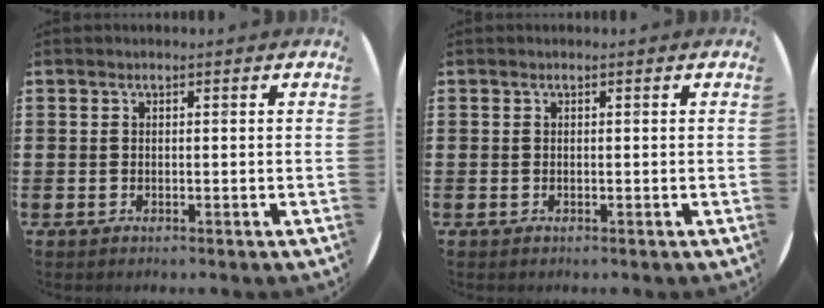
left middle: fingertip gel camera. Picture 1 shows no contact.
{"total": 0.0}